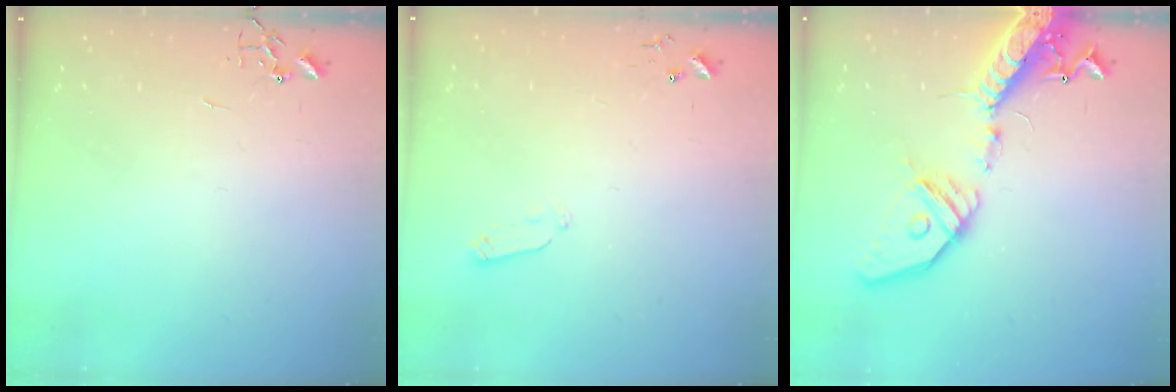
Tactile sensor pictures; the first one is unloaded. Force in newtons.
{"total": 4.0, "press": 3.9, "slide": 0.9}
{"total": 19.7, "press": 19.4, "slide": 3.9}